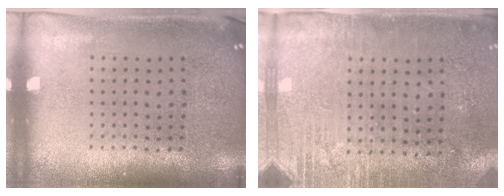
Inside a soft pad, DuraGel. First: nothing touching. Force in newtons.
{"total": 2.9, "press": 2.7, "slide": 1.1}